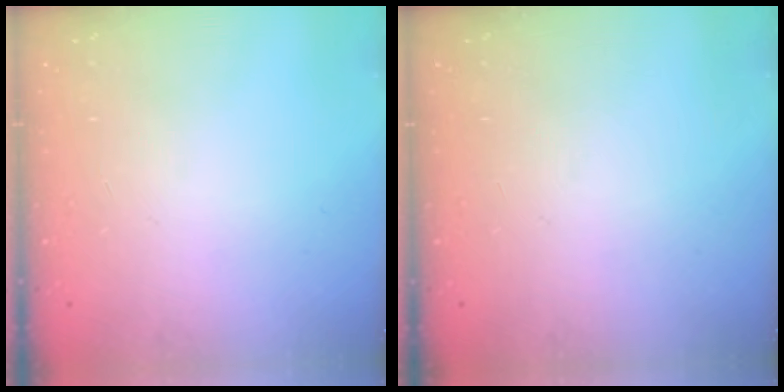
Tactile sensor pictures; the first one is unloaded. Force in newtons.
{"total": 0.0}